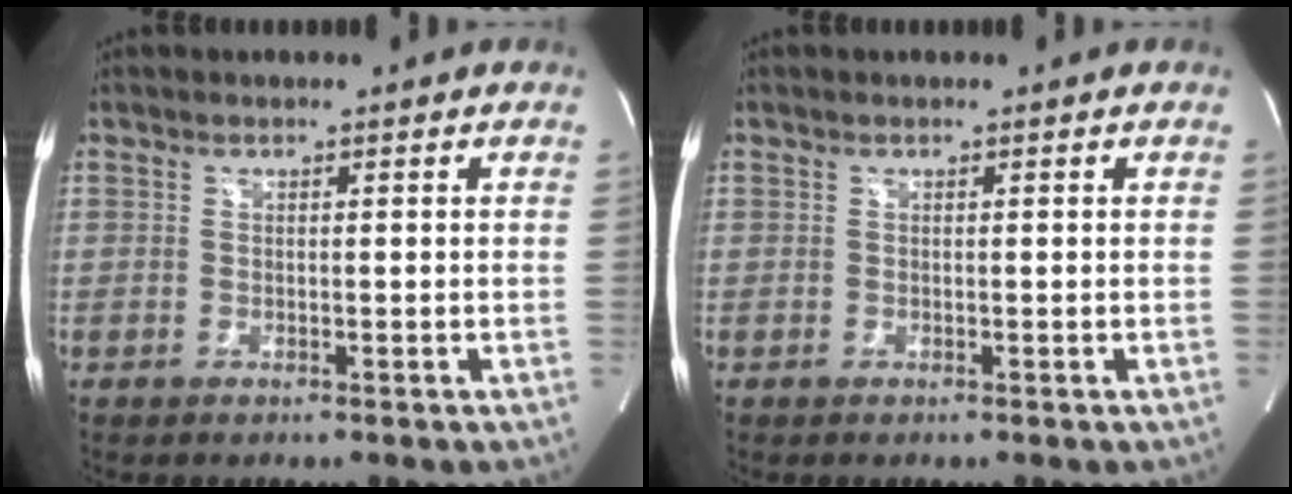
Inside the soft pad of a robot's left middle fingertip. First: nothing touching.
{"total": 0.0}